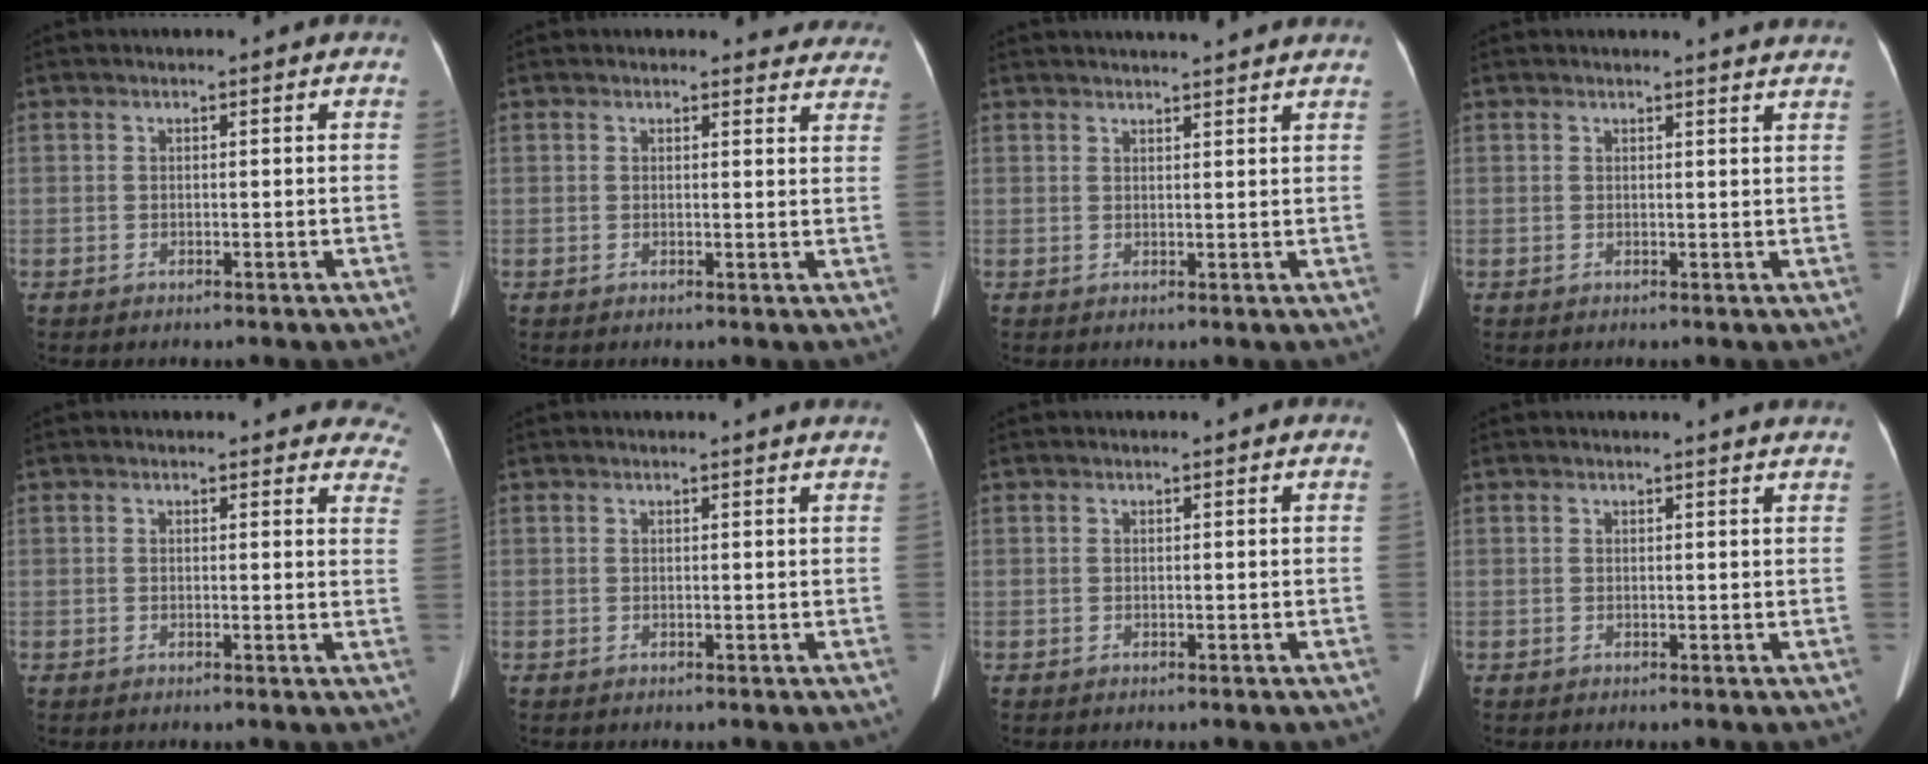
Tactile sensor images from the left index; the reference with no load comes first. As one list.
[{"total": 7.1, "force": [6.8, 2.0, 0.5], "torque": [0.030, -0.015, 0.042]}, {"total": 8.8, "force": [8.1, 0.4, 3.4], "torque": [-0.047, 0.026, 0.093]}, {"total": 4.7, "force": [4.5, -0.2, 1.2], "torque": [-0.016, -0.004, 0.034]}, {"total": 12.0, "force": [11.3, 3.4, 2.2], "torque": [0.023, -0.044, 0.085]}, {"total": 2.1, "force": [2.0, -0.4, 0.5], "torque": [-0.013, -0.004, 0.018]}, {"total": 0.9, "force": [0.9, 0.1, 0.3], "torque": [-0.010, 0.005, 0.010]}, {"total": 3.6, "force": [3.4, -0.3, 1.1], "torque": [-0.016, -0.001, 0.027]}]